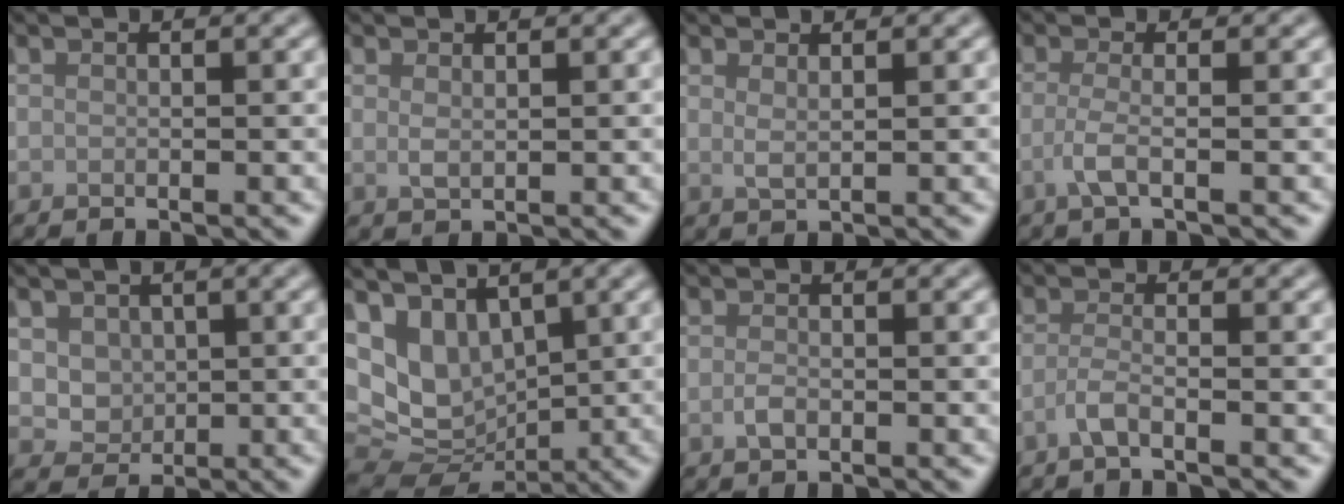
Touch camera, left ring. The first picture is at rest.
{"total": 0.9, "force": [0.2, 0.3, 0.8], "torque": [-0.019, -0.003, 0.006]}
{"total": 1.1, "force": [0.5, 0.4, 0.9], "torque": [-0.018, -0.005, 0.009]}
{"total": 2.4, "force": [-0.8, 0.6, 2.2], "torque": [-0.045, -0.005, -0.025]}
{"total": 2.4, "force": [0.8, 2.0, 1.1], "torque": [-0.025, -0.009, 0.022]}
{"total": 6.5, "force": [2.5, 4.5, 3.9], "torque": [-0.082, -0.015, 0.048]}
{"total": 1.1, "force": [-0.6, 0.4, 0.8], "torque": [-0.022, -0.003, -0.014]}
{"total": 2.0, "force": [-1.2, 0.4, 1.6], "torque": [-0.031, -0.001, -0.034]}